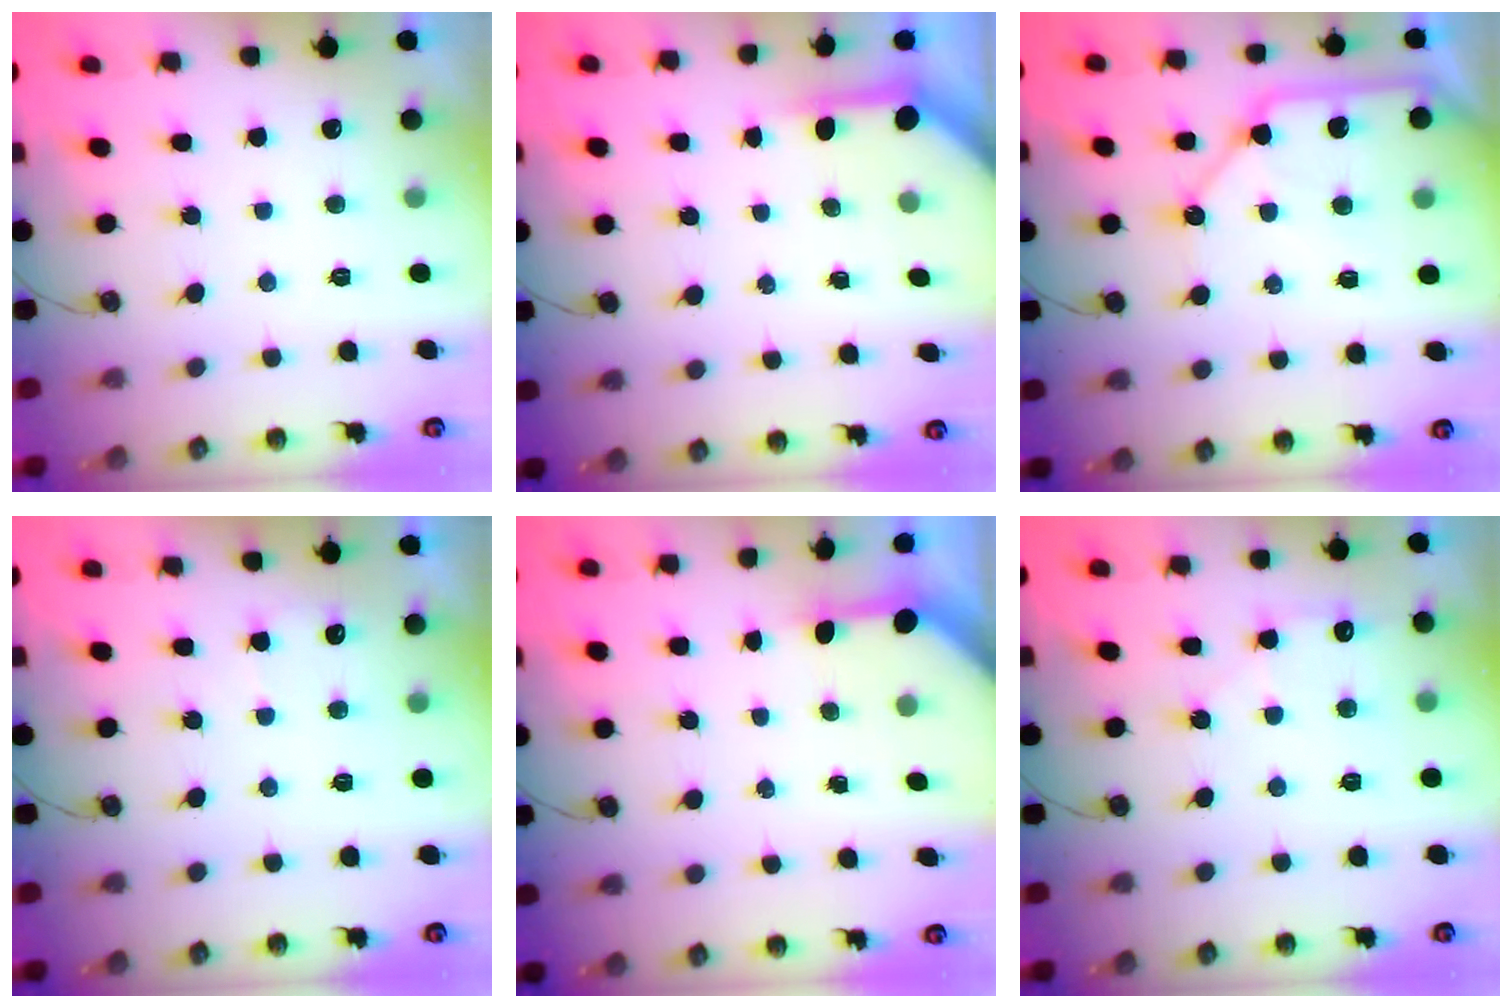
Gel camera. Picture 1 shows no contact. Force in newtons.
{"total": 3.8, "press": 3.8, "slide": 0.4}
{"total": 11.8, "press": 11.7, "slide": 1.4}
{"total": 3.4, "press": 3.4, "slide": 0.3}
{"total": 3.4, "press": 3.4, "slide": 0.3}
{"total": 5.7, "press": 5.6, "slide": 0.7}